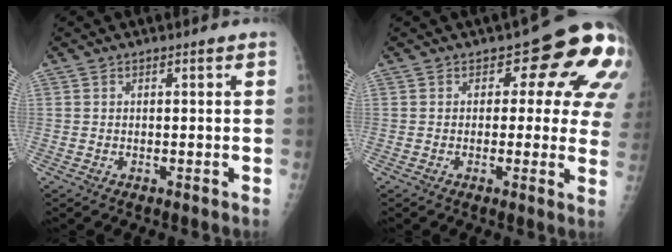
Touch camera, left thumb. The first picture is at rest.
{"total": 12.3, "force": [4.1, 6.7, 9.5], "torque": [-0.061, -0.014, 0.029]}